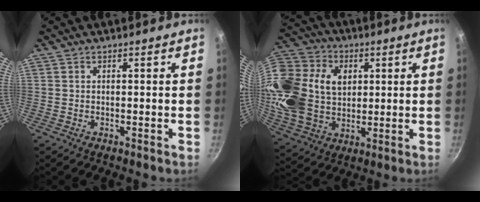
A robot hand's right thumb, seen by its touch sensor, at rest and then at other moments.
{"total": 24.2, "force": [4.9, 18.3, 15.2], "torque": [-0.300, 0.009, 0.095]}